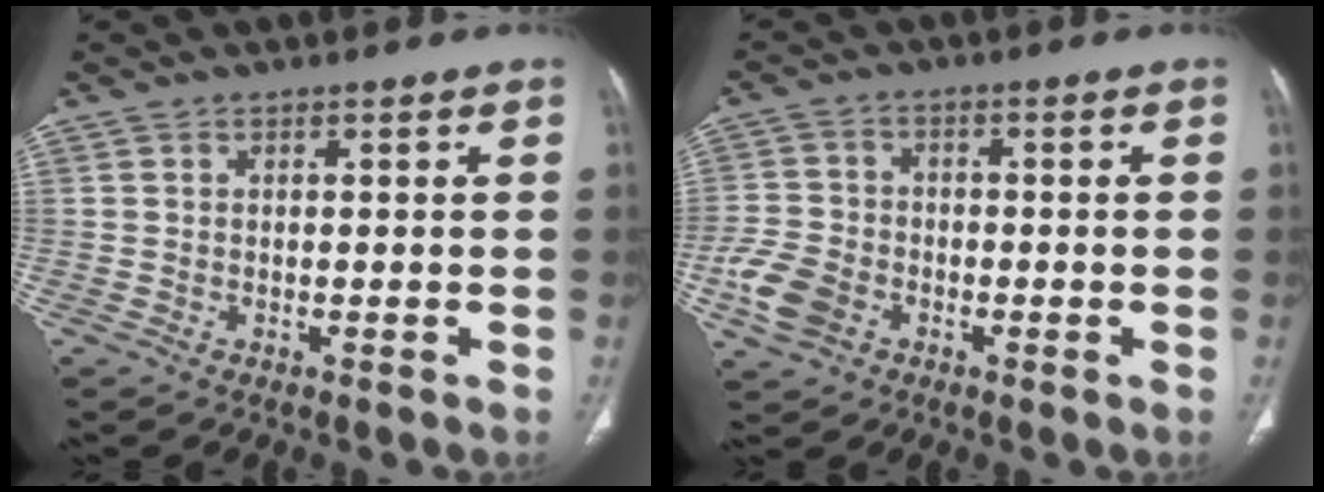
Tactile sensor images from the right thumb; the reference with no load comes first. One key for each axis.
{"total": 7.7, "fx": -3.1, "fy": 5.8, "fz": 4.1, "tx": -0.082, "ty": 0.011, "tz": -0.059}